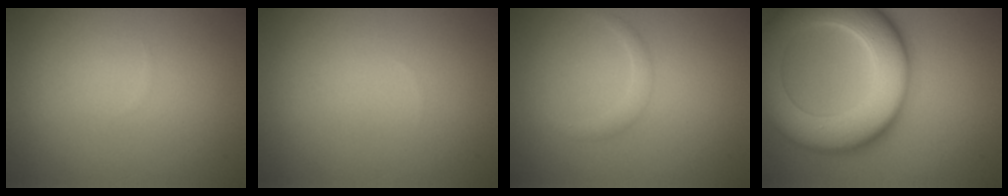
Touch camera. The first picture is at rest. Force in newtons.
{"total": 0.0}
{"total": 1.1, "press": 1.1, "slide": 0.2}
{"total": 11.3, "press": 11.3, "slide": 0.5}